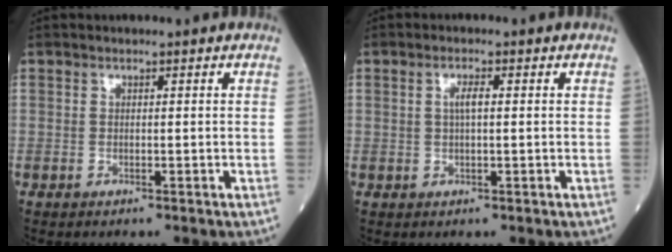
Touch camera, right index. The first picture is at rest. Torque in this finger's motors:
{"motor_torque": [0.05, 0.05, 0.02, 0.01]}